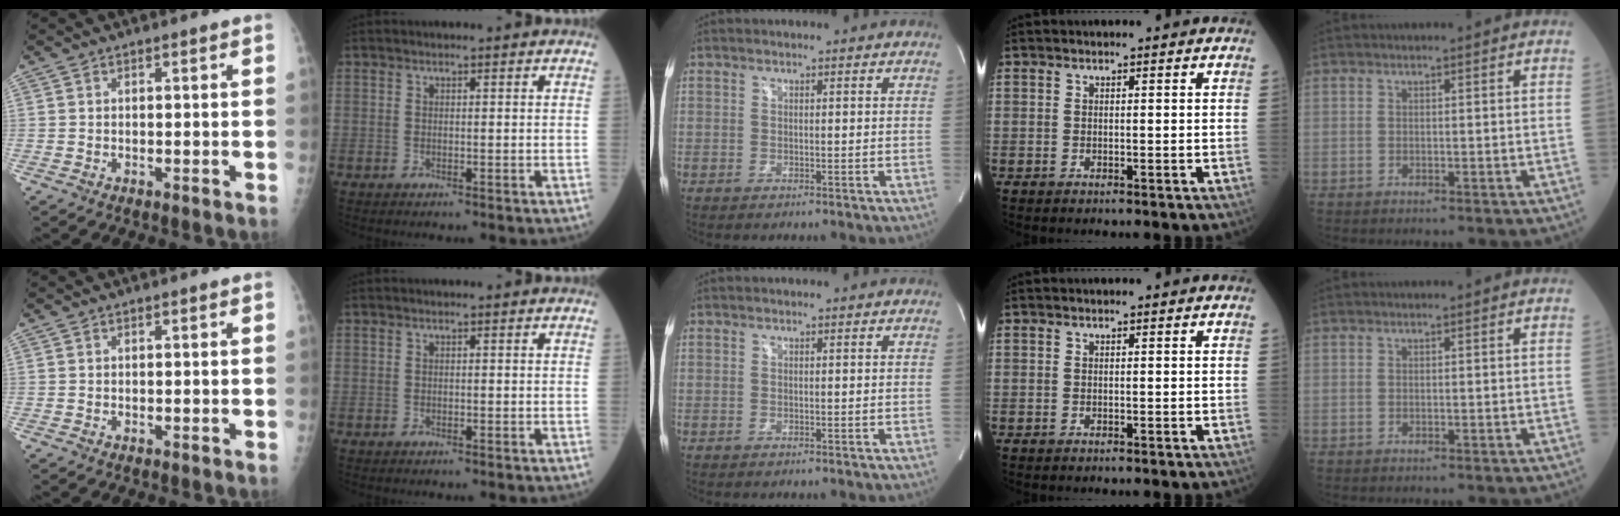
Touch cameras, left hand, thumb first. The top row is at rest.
{}